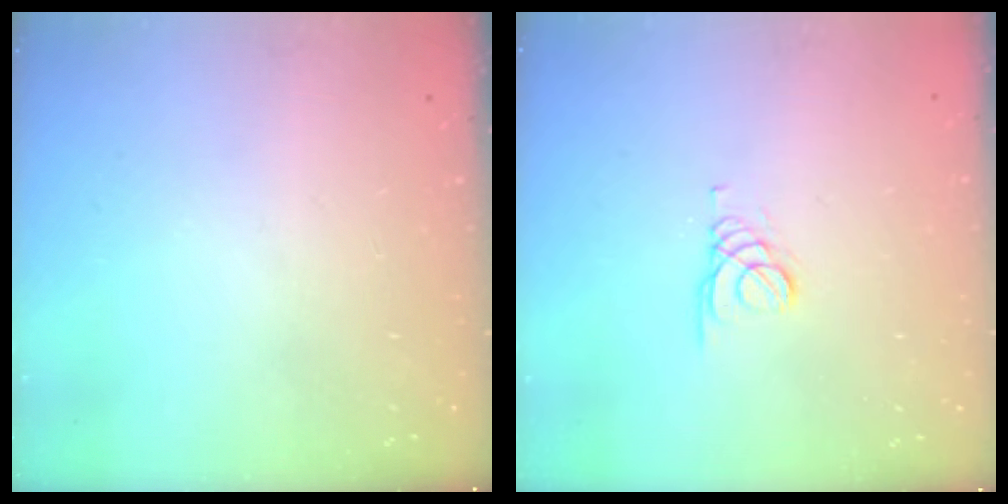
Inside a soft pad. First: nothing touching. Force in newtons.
{"total": 1.6, "press": 1.5, "slide": 0.2}